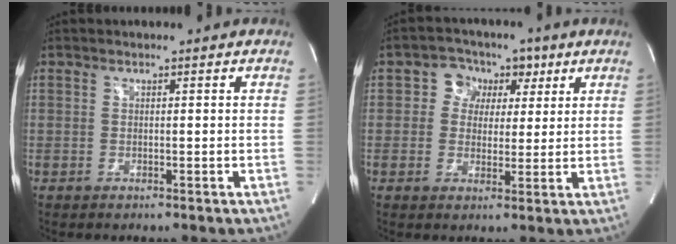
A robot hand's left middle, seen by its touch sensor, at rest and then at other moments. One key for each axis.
{"total": 5.8, "fx": 1.8, "fy": 5.2, "fz": 1.9, "tx": -0.022, "ty": 0.026, "tz": 0.028}